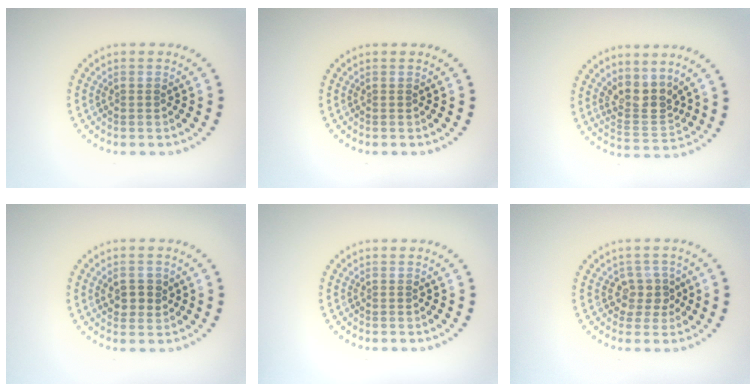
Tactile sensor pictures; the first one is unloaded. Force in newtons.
{"total": 0.0}
{"total": 3.2, "press": 2.5, "slide": 2.0}
{"total": 2.3, "press": 2.2, "slide": 0.5}
{"total": 0.0}
{"total": 2.2, "press": 1.9, "slide": 1.1}